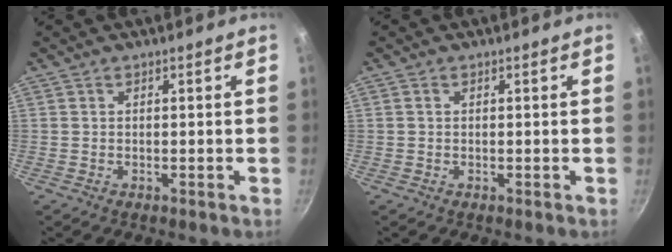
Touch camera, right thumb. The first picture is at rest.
{"total": 0.6, "force": [0.1, 0.5, 0.3], "torque": [-0.004, 0.003, 0.001]}